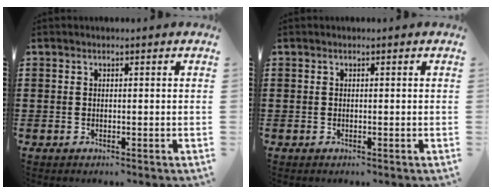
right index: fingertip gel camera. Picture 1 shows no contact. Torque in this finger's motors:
{"motor_torque": [0.02, 0.02, 0.00, 0.00]}